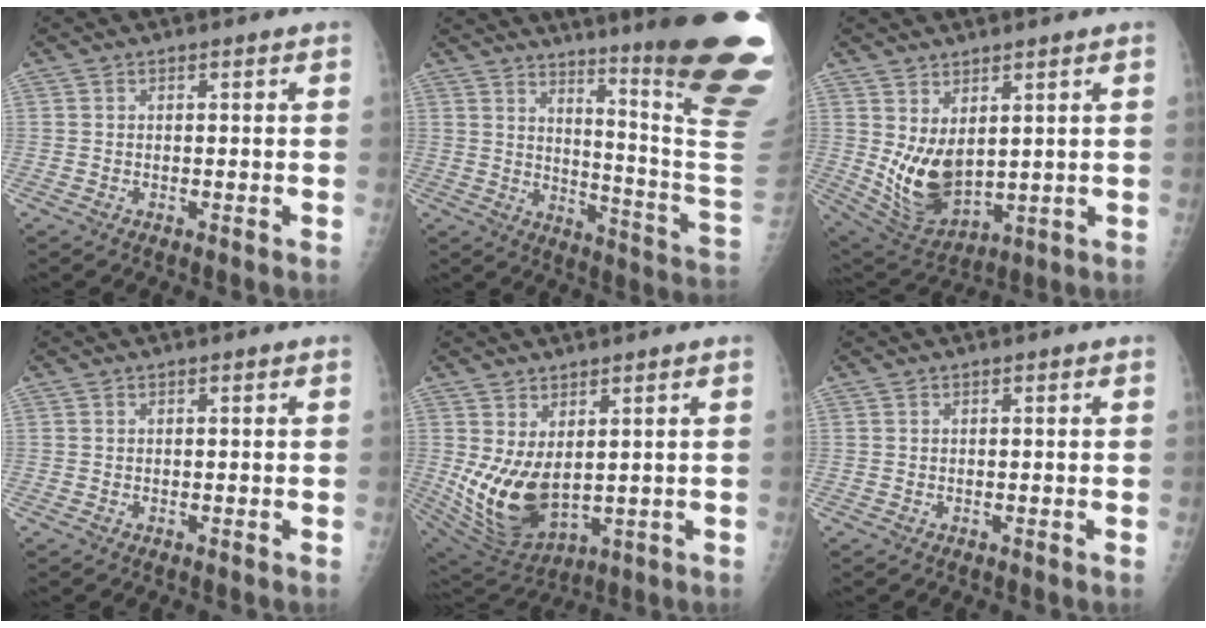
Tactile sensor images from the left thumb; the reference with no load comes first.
{"total": 27.2, "force": [18.4, 1.4, 19.9], "torque": [-0.205, -0.145, 0.245]}
{"total": 10.0, "force": [2.1, 5.8, 7.8], "torque": [-0.123, -0.032, 0.063]}
{"total": 0.0}
{"total": 12.1, "force": [1.4, 7.0, 9.8], "torque": [-0.170, -0.029, 0.053]}
{"total": 0.0}